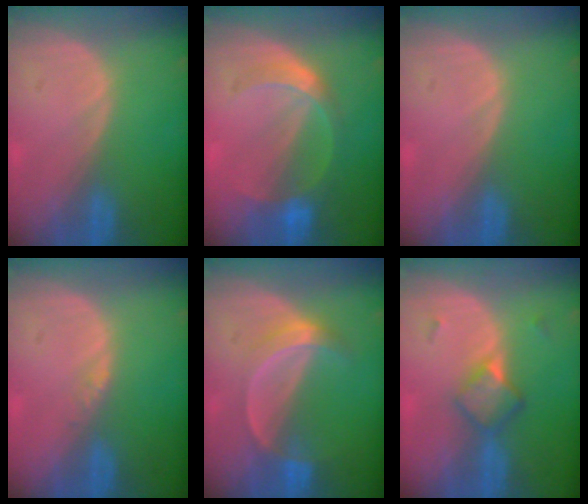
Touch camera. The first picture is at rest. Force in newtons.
{"total": 5.9, "press": 5.2, "slide": 2.8}
{"total": 0.0}
{"total": 0.8, "press": 0.8, "slide": 0.1}
{"total": 5.3, "press": 4.8, "slide": 2.3}
{"total": 4.8, "press": 4.2, "slide": 2.2}